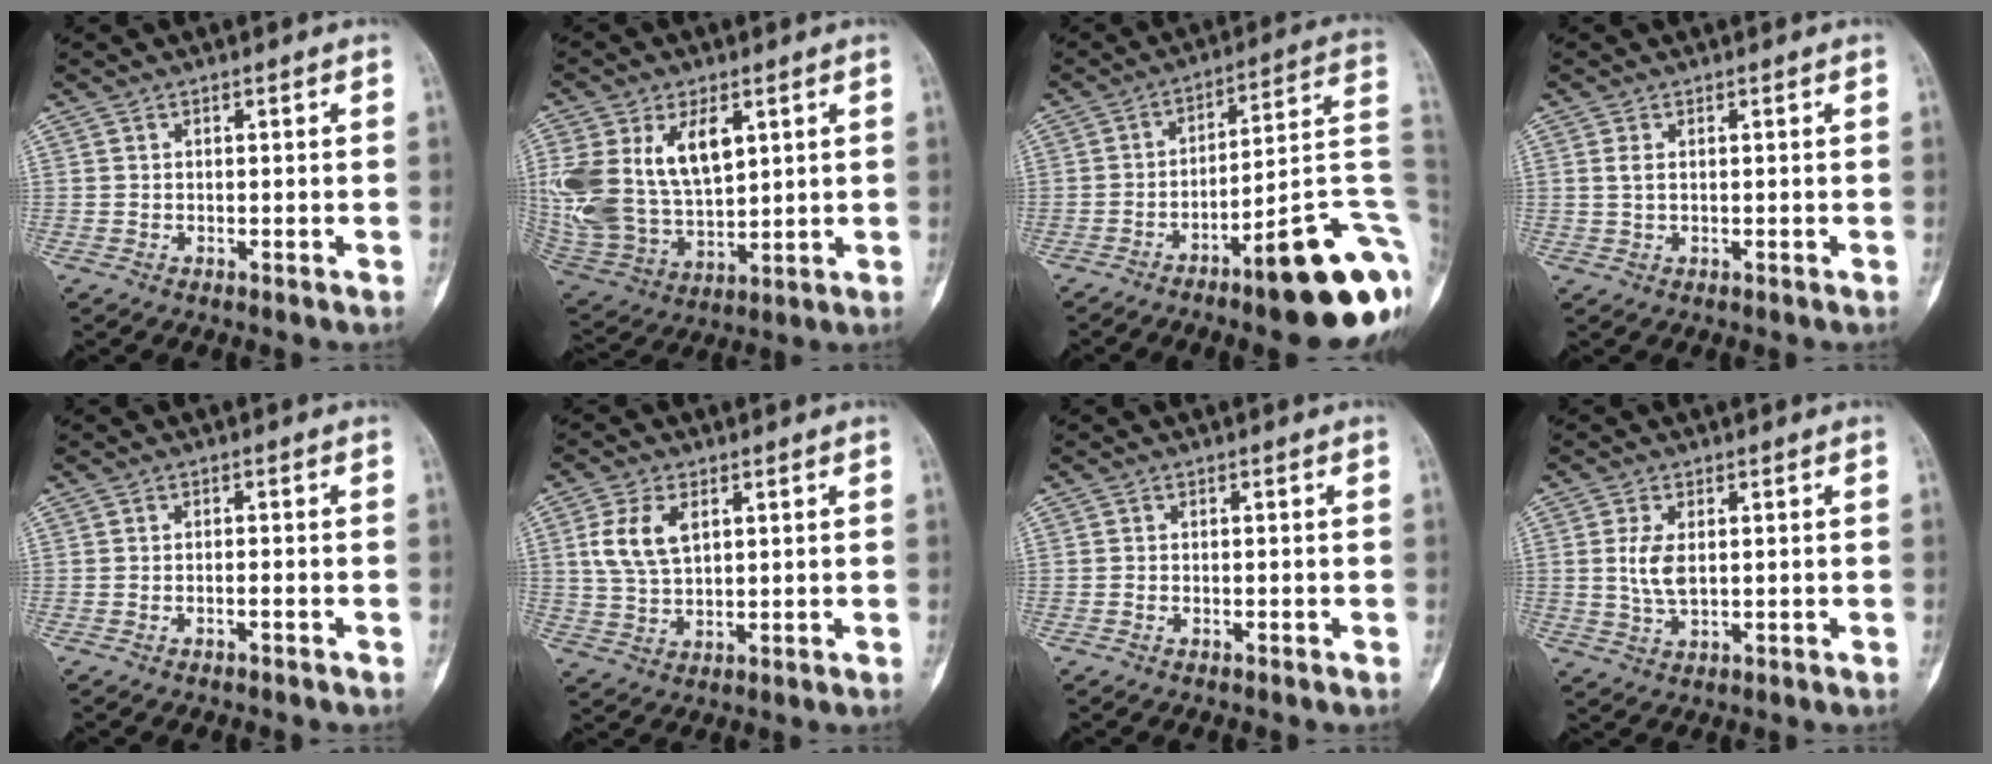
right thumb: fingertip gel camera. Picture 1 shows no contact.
{"total": 20.2, "force": [5.9, 12.4, 14.8], "torque": [-0.311, -0.014, 0.129]}
{"total": 21.3, "force": [-7.8, 4.7, 19.2], "torque": [-0.189, 0.055, -0.103]}
{"total": 1.9, "force": [0.5, 1.1, 1.5], "torque": [-0.035, 0.002, 0.013]}
{"total": 1.0, "force": [-0.8, 0.2, 0.6], "torque": [-0.014, 0.013, -0.012]}
{"total": 7.8, "force": [2.4, 4.5, 5.9], "torque": [-0.119, -0.004, 0.050]}
{"total": 0.6, "force": [-0.4, 0.3, 0.3], "torque": [-0.005, 0.004, -0.008]}
{"total": 5.2, "force": [0.7, 2.7, 4.4], "torque": [-0.092, -0.006, 0.016]}